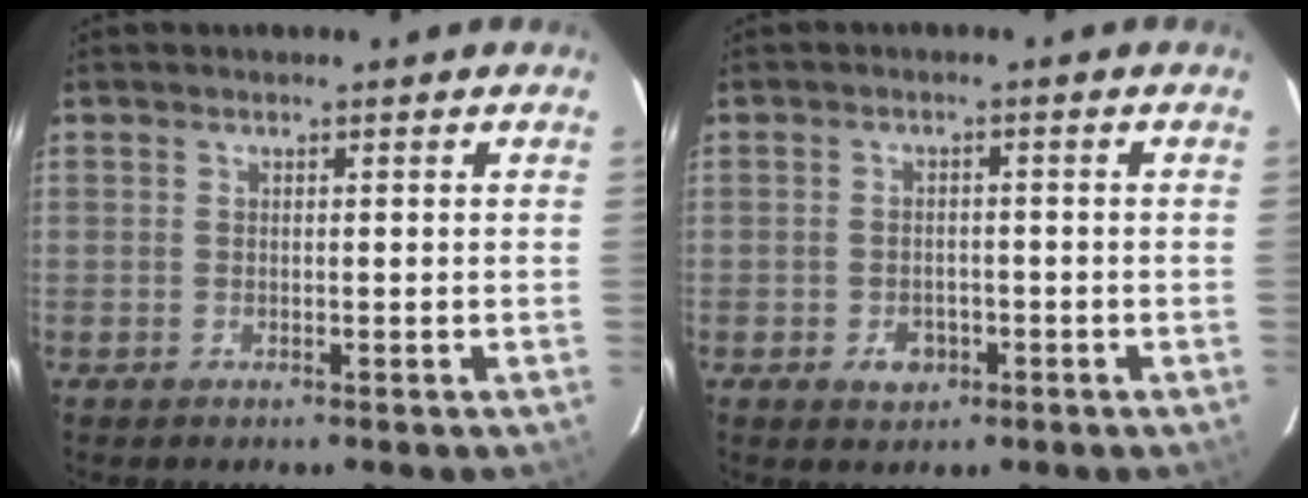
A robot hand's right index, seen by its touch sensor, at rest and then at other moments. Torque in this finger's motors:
{"motor_torque": [0.71, 0.23, 0.06, 0.01]}